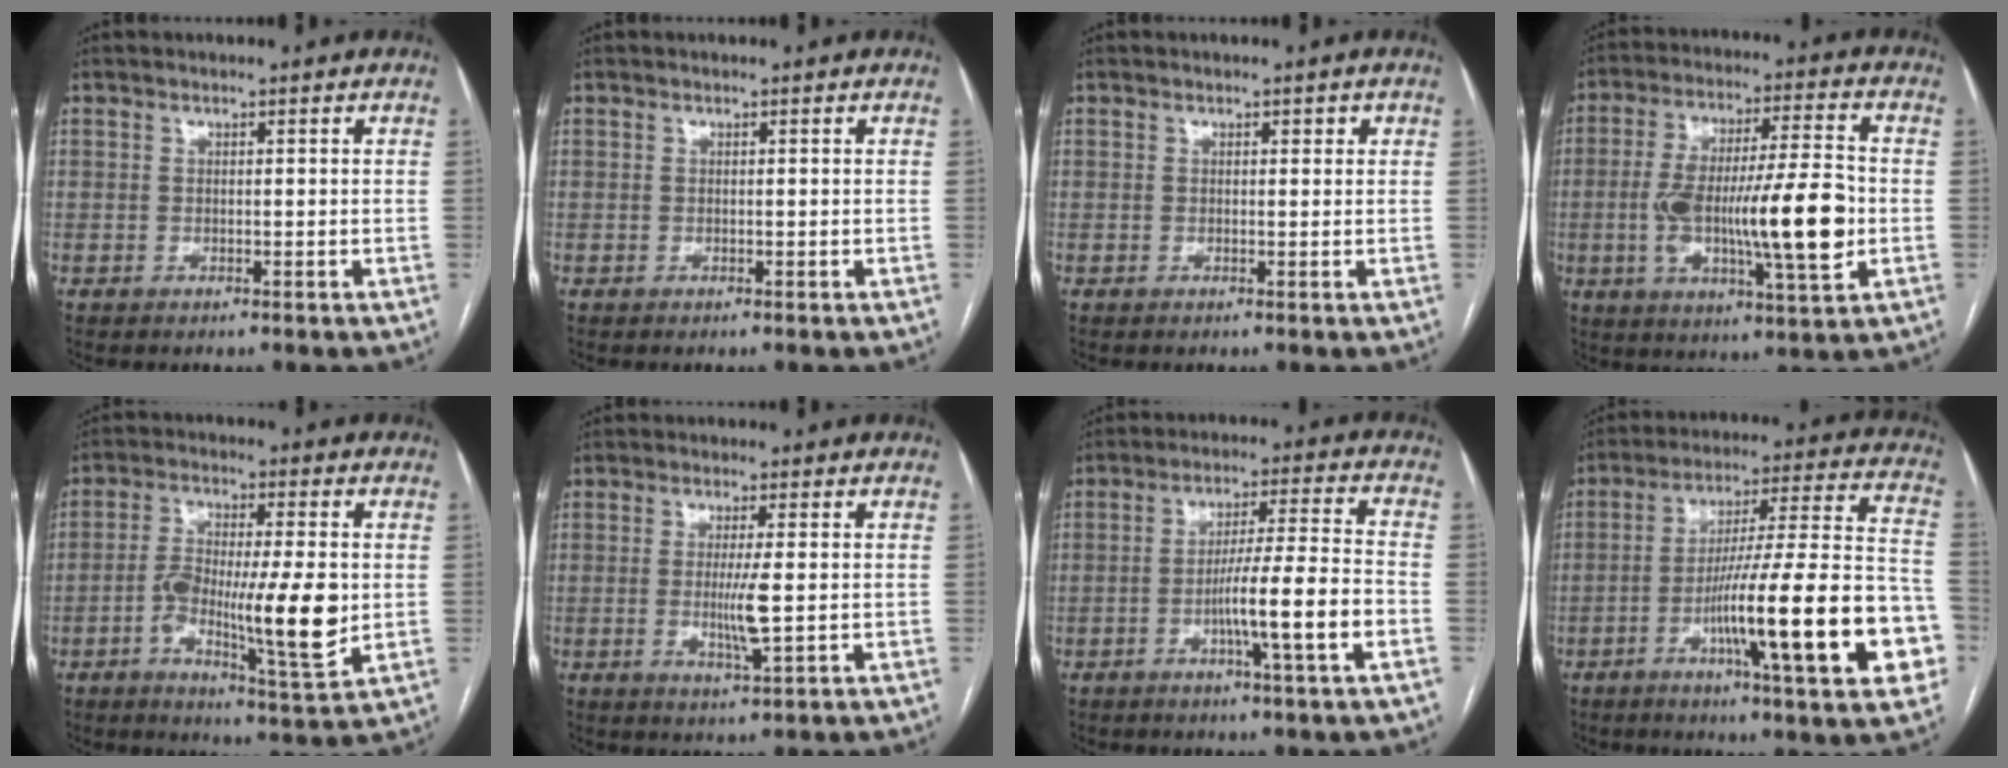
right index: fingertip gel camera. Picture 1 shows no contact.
{"total": 0.0}
{"total": 0.9, "force": [0.4, 0.6, 0.6], "torque": [-0.005, 0.002, 0.002]}
{"total": 18.0, "force": [-2.5, 2.9, 17.6], "torque": [-0.312, 0.004, -0.037]}
{"total": 13.2, "force": [-1.8, 2.1, 12.9], "torque": [-0.220, -0.006, -0.030]}
{"total": 4.9, "force": [-0.3, 0.3, 4.9], "torque": [-0.093, -0.008, -0.004]}
{"total": 11.0, "force": [-3.6, -0.8, 10.4], "torque": [-0.175, 0.001, -0.060]}
{"total": 23.4, "force": [-7.9, 1.4, 22.0], "torque": [-0.284, 0.002, -0.119]}